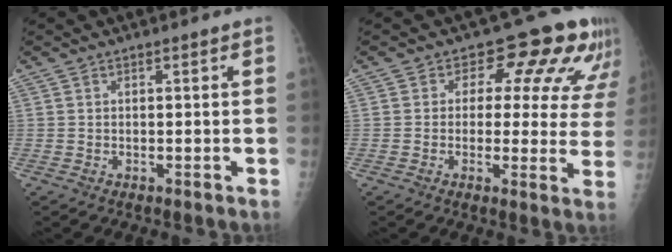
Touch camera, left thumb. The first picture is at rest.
{"total": 13.1, "force": [7.7, 7.8, 7.2], "torque": [-0.026, -0.026, 0.066]}